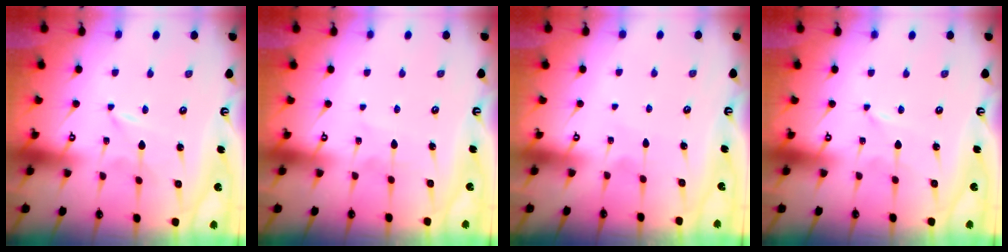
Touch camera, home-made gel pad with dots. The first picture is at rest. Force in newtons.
{"total": 3.6, "press": 3.5, "slide": 0.4}
{"total": 4.5, "press": 4.5, "slide": 0.4}
{"total": 0.0}